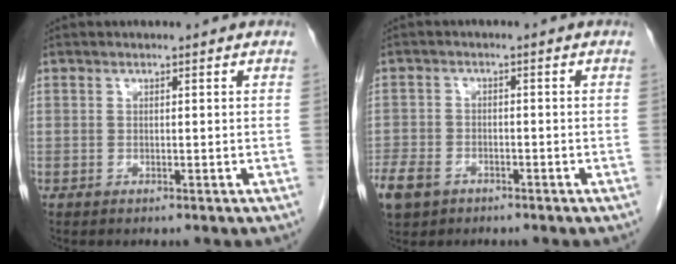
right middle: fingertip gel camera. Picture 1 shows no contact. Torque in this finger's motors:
{"motor_torque": [0.38, -0.40, 0.15, 0.07]}